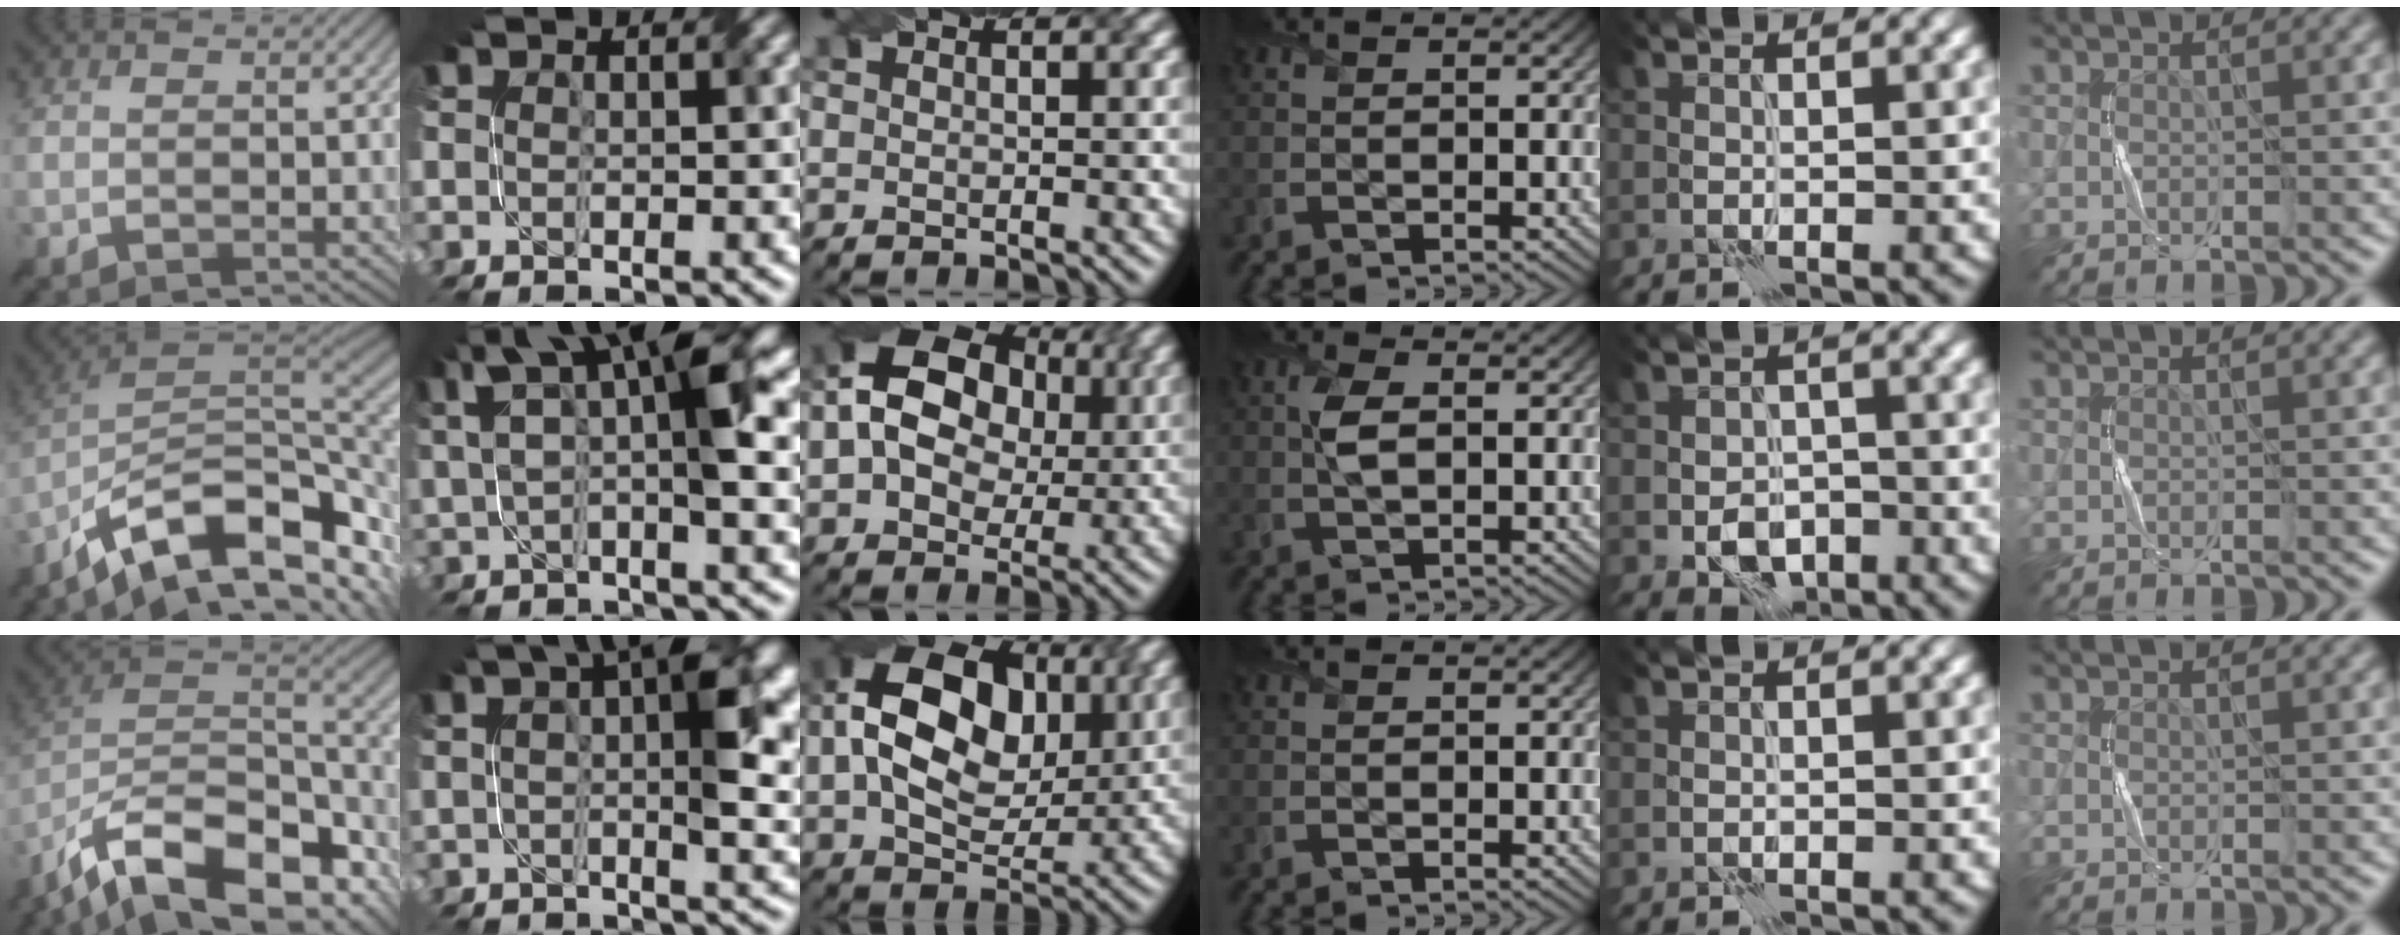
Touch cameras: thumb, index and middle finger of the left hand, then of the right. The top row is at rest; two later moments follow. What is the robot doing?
{"motion": "twist", "object": "screw"}